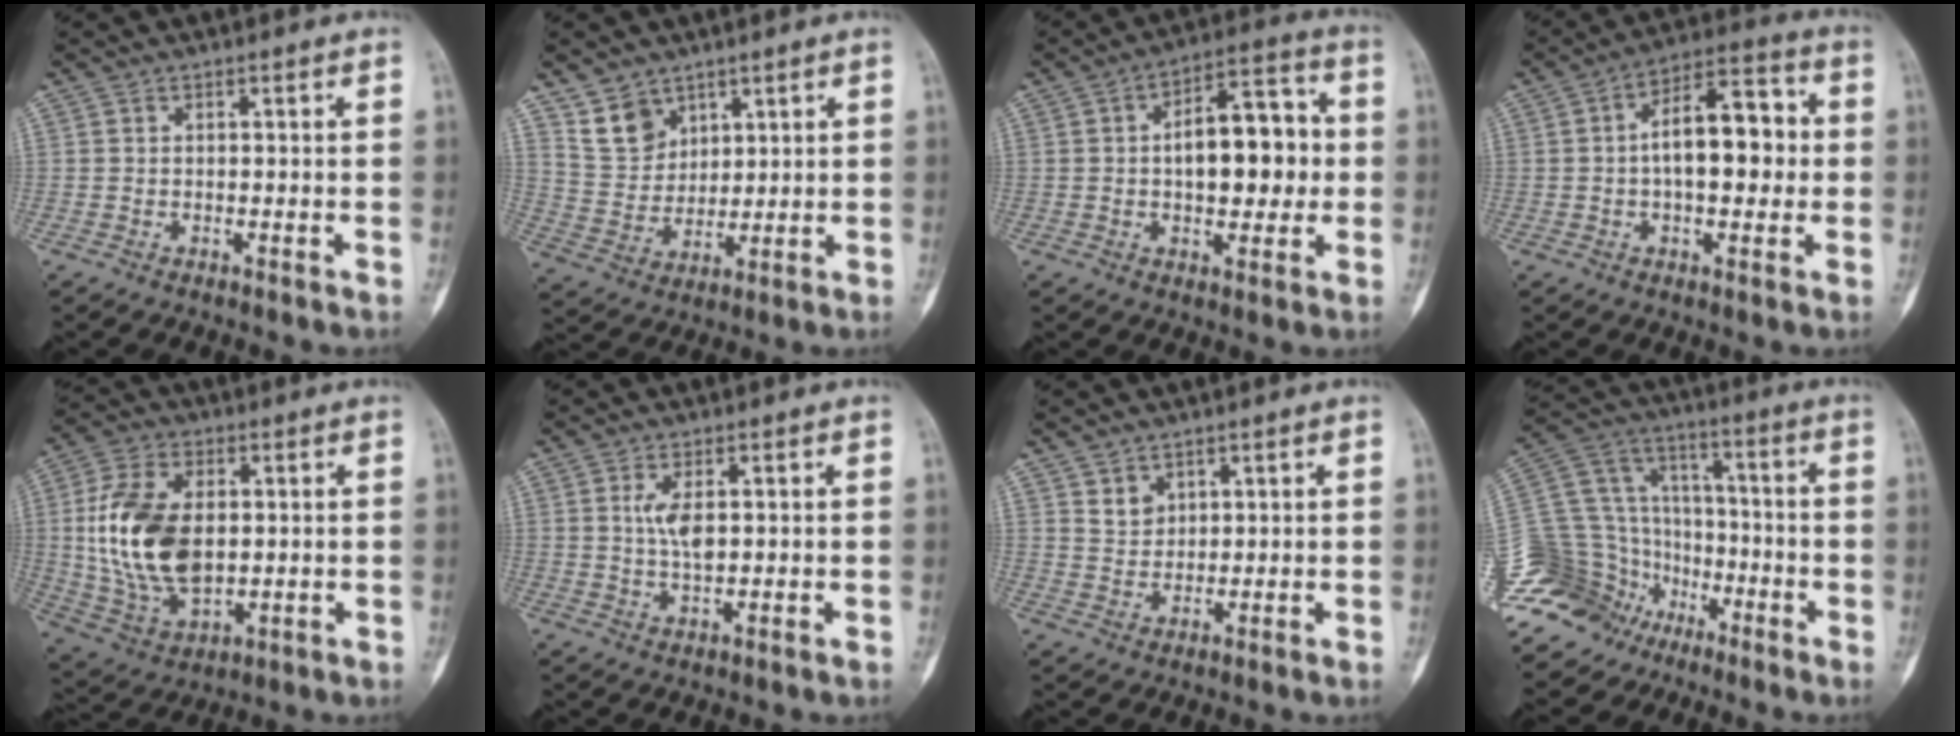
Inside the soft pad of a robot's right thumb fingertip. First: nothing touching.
{"total": 7.4, "force": [5.1, 5.0, 1.9], "torque": [-0.014, -0.031, 0.111]}
{"total": 13.8, "force": [0.4, 7.3, 11.7], "torque": [-0.137, 0.027, 0.001]}
{"total": 13.3, "force": [0.5, 6.7, 11.5], "torque": [-0.153, 0.034, 0.000]}
{"total": 17.4, "force": [1.1, 10.5, 13.9], "torque": [-0.260, -0.008, 0.031]}
{"total": 4.4, "force": [0.8, 1.9, 3.9], "torque": [-0.078, -0.008, 0.018]}
{"total": 3.0, "force": [1.9, 2.1, 1.0], "torque": [-0.003, -0.016, 0.039]}
{"total": 20.4, "force": [-12.7, 14.6, 6.5], "torque": [-0.128, 0.088, -0.229]}